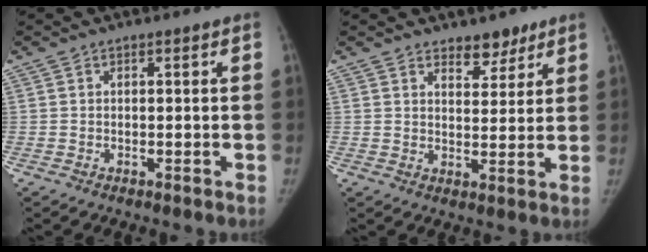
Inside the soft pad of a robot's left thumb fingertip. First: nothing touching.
{"total": 5.1, "force": [3.8, 2.7, 2.0], "torque": [0.003, -0.027, 0.059]}